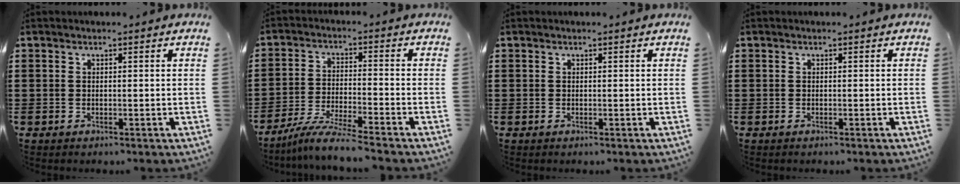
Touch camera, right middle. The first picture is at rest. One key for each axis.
{"total": 6.1, "fx": -5.5, "fy": -0.5, "fz": 2.7, "tx": -0.064, "ty": -0.021, "tz": -0.106}
{"total": 0.0}
{"total": 0.0}